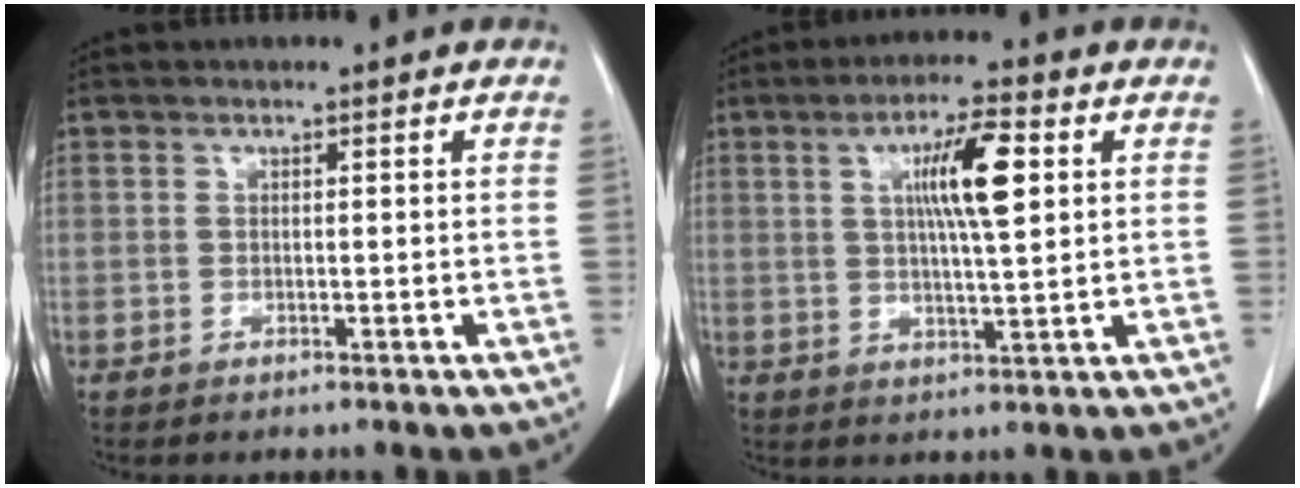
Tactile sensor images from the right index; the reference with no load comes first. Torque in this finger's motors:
{"motor_torque": [1.11, 0.27, 0.30, 0.11]}